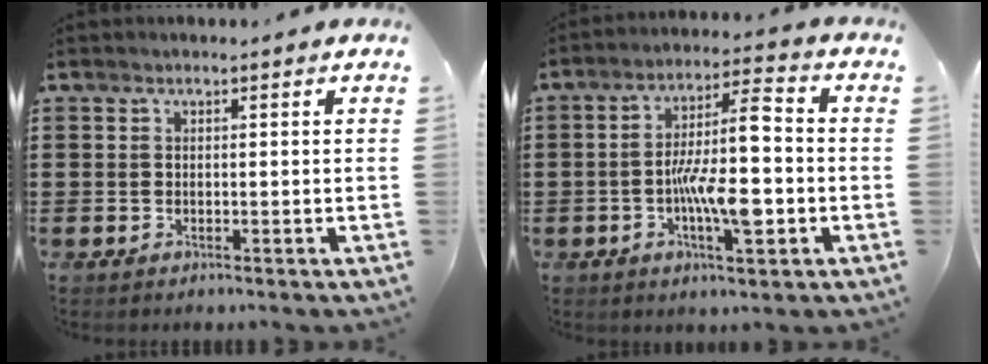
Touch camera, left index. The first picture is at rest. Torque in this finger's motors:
{"motor_torque": [1.46, -0.68, 1.05, 0.21]}